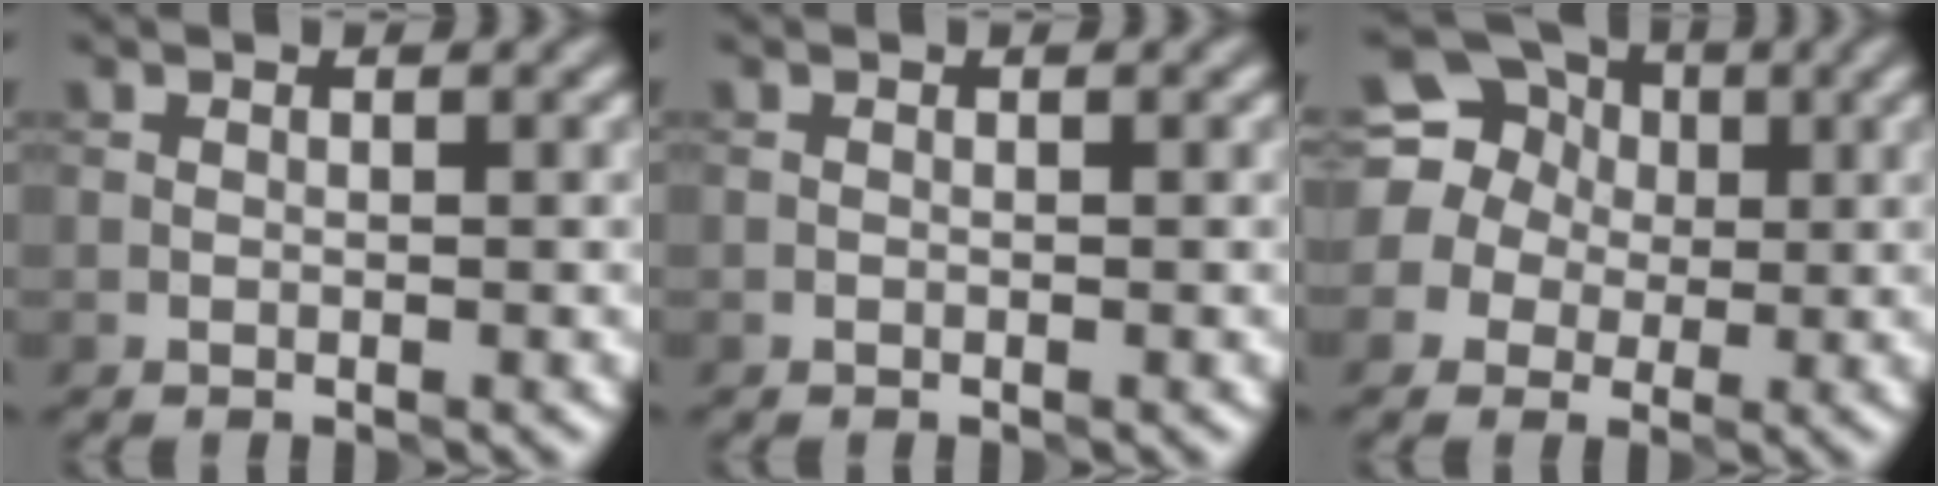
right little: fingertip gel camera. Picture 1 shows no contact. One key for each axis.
{"total": 0.0}
{"total": 14.4, "fx": 3.6, "fy": 13.1, "fz": 4.8, "tx": -0.150, "ty": 0.044, "tz": 0.035}